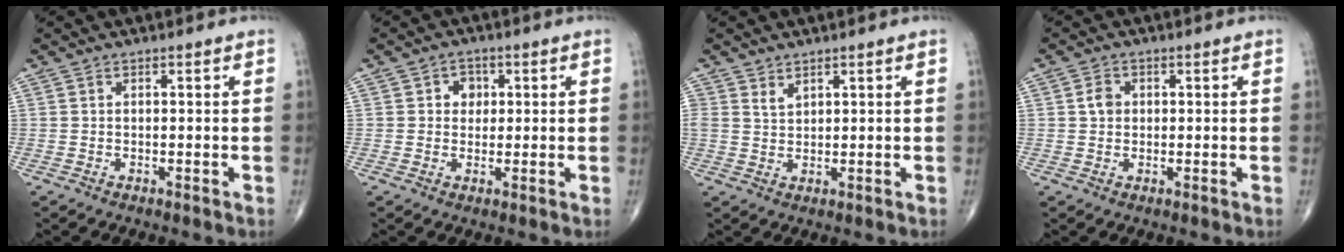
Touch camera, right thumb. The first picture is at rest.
{"total": 3.4, "force": [0.8, 2.9, 1.5], "torque": [0.001, 0.002, 0.008]}
{"total": 2.0, "force": [1.4, 1.1, 0.9], "torque": [-0.007, -0.010, 0.030]}
{"total": 2.7, "force": [0.4, 2.2, 1.4], "torque": [-0.017, 0.002, 0.005]}